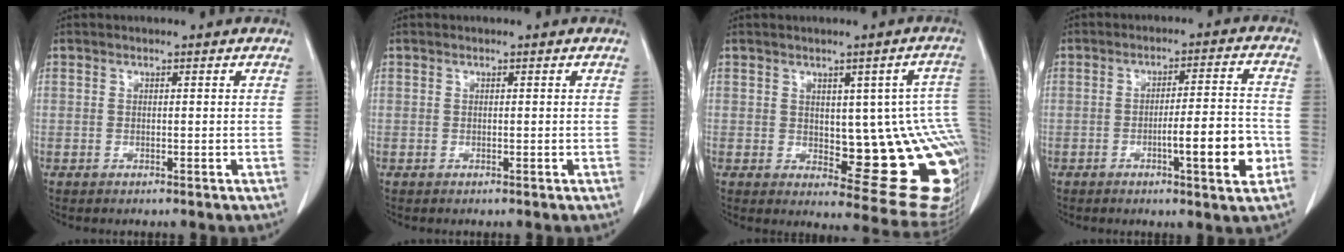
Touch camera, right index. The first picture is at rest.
{"total": 0.0}
{"total": 16.3, "force": [-1.0, 5.2, 15.4], "torque": [-0.118, 0.011, 0.004]}
{"total": 9.2, "force": [-3.2, 0.8, 8.6], "torque": [-0.124, 0.005, -0.046]}